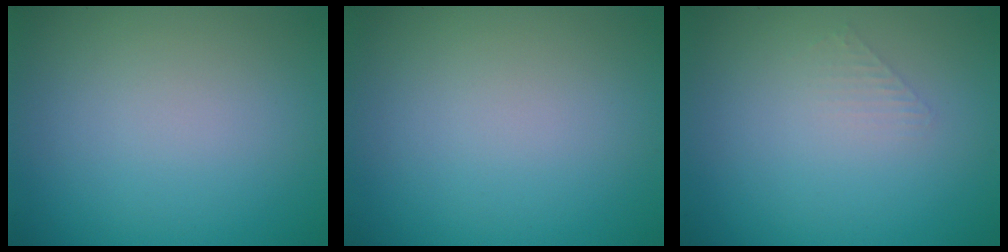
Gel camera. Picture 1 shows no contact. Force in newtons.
{"total": 0.0}
{"total": 1.0, "press": 1.0, "slide": 0.1}